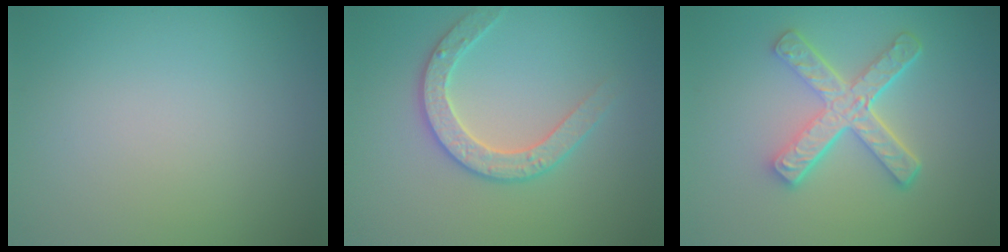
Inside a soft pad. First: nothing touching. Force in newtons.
{"total": 2.8, "press": 2.7, "slide": 0.6}
{"total": 5.1, "press": 3.7, "slide": 3.5}